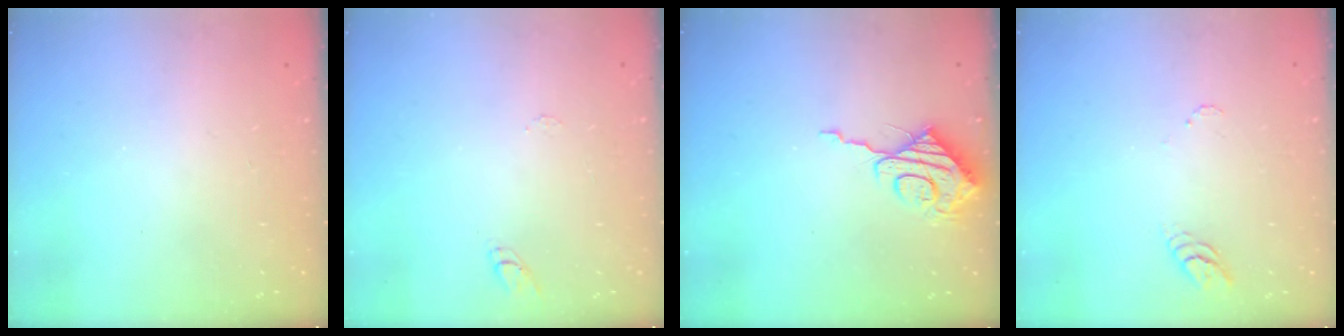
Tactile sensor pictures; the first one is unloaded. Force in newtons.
{"total": 5.0, "press": 5.0, "slide": 0.5}
{"total": 9.6, "press": 9.6, "slide": 0.6}
{"total": 3.4, "press": 3.4, "slide": 0.3}